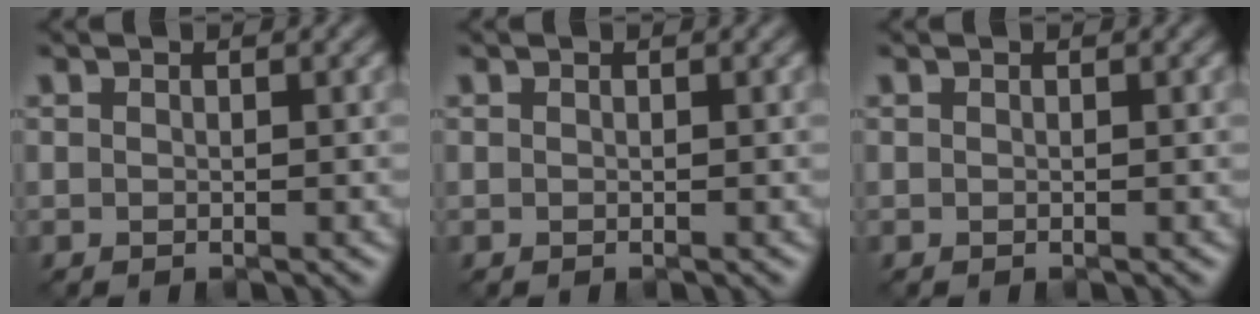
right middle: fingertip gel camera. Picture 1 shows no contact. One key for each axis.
{"total": 0.0}
{"total": 0.0}